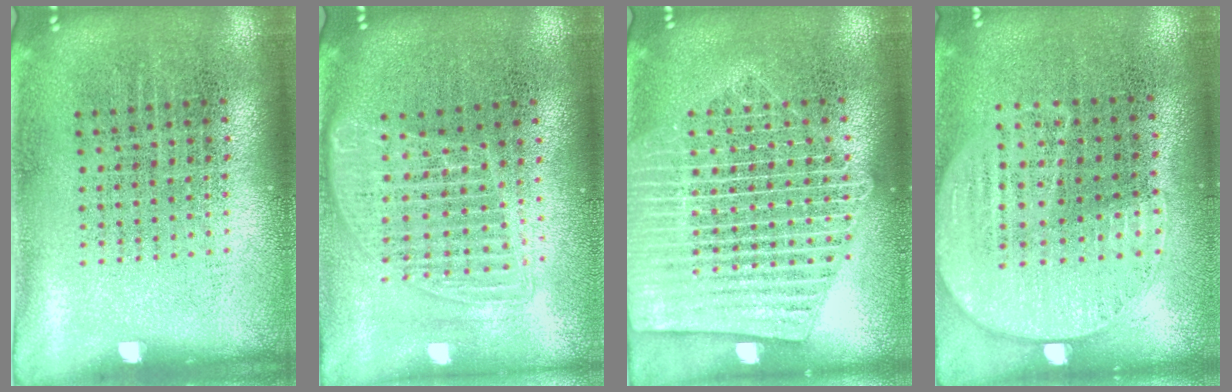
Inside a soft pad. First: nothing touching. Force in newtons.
{"total": 1.5, "press": 1.3, "slide": 0.6}
{"total": 2.7, "press": 2.7, "slide": 0.4}
{"total": 1.2, "press": 1.0, "slide": 0.6}